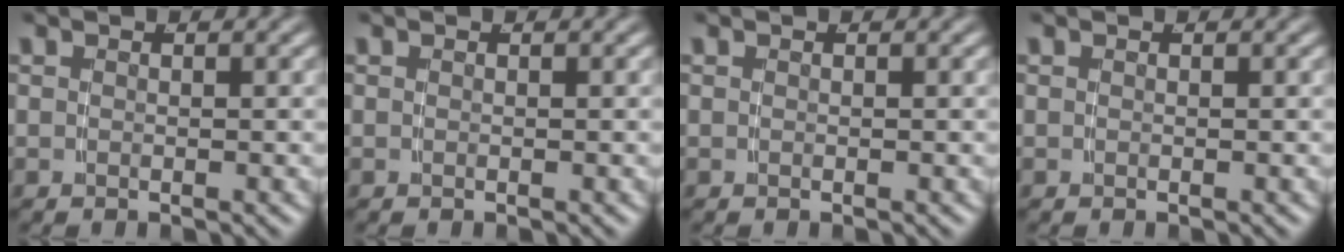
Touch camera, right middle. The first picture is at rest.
{"total": 0.0}
{"total": 0.0}
{"total": 0.0}